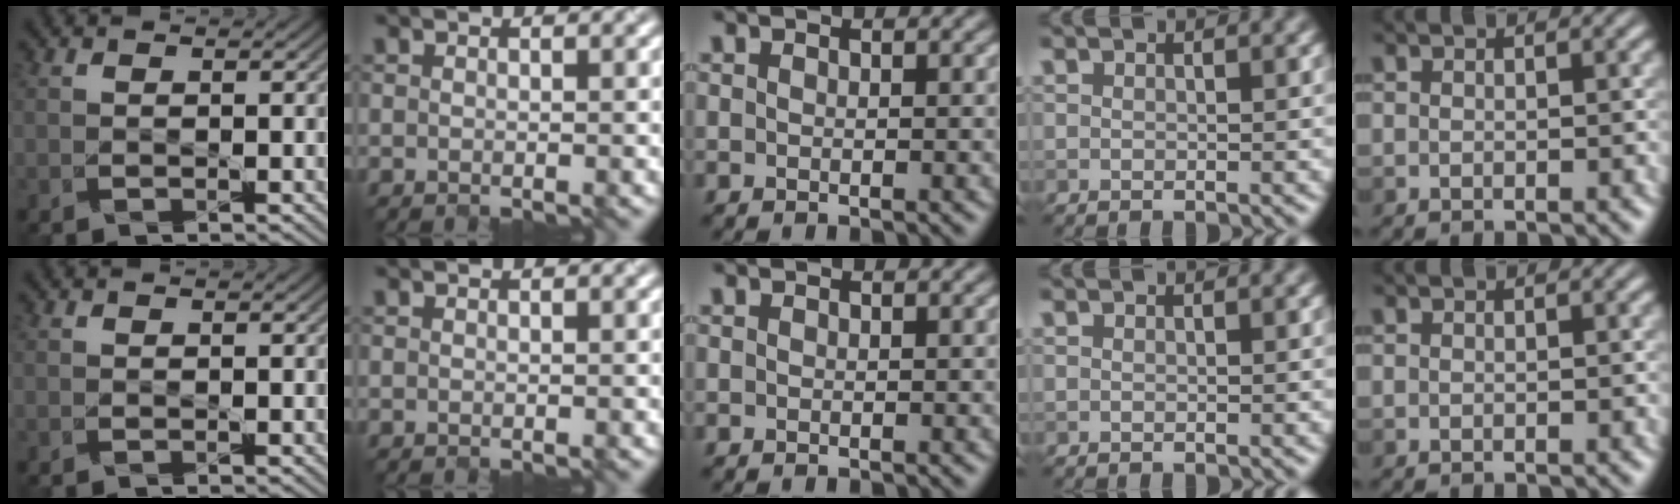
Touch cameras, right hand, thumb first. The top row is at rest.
{}